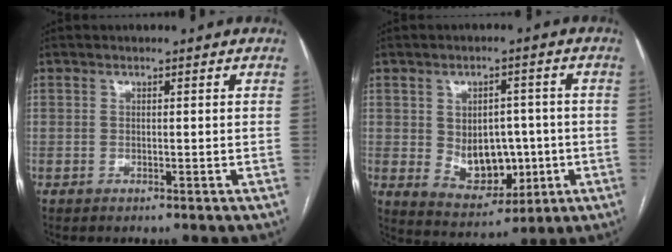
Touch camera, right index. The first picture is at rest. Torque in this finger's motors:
{"motor_torque": [0.29, -0.03, 0.35, 0.07]}